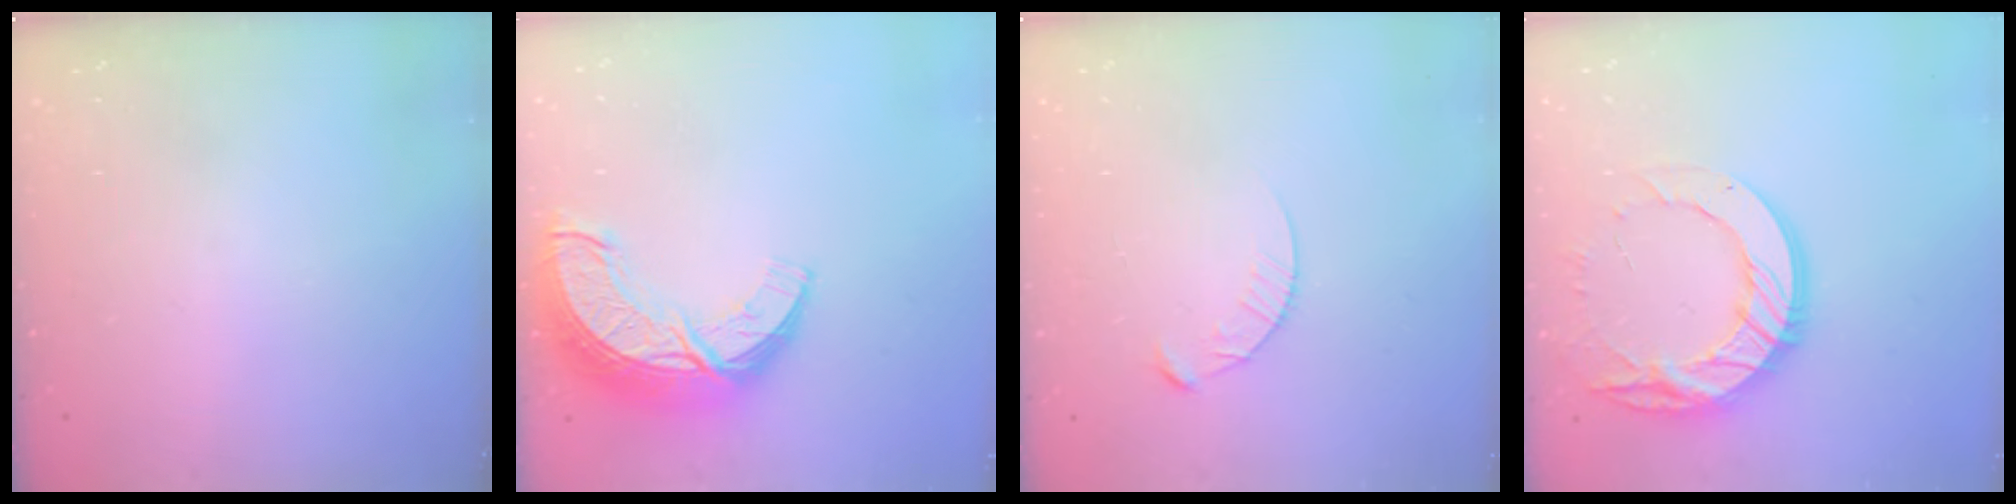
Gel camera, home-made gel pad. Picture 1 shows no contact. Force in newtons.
{"total": 15.1, "press": 15.1, "slide": 1.3}
{"total": 4.3, "press": 4.3, "slide": 0.4}
{"total": 17.2, "press": 17.1, "slide": 1.3}